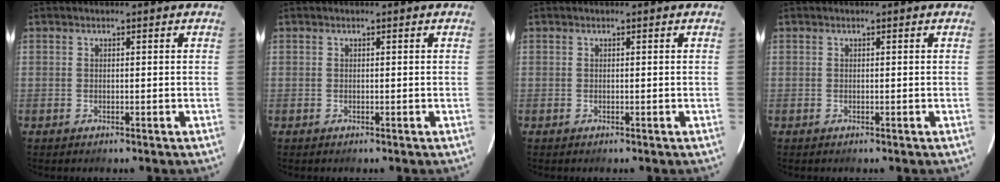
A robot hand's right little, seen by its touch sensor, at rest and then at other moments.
{"total": 0.0}
{"total": 0.0}
{"total": 0.0}